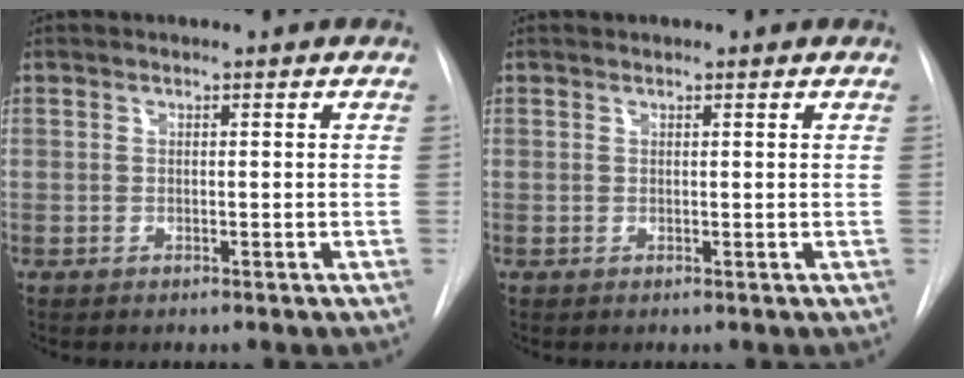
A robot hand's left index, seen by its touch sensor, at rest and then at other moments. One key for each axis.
{"total": 0.8, "fx": 0.6, "fy": 0.3, "fz": 0.4, "tx": -0.011, "ty": 0.010, "tz": 0.009}